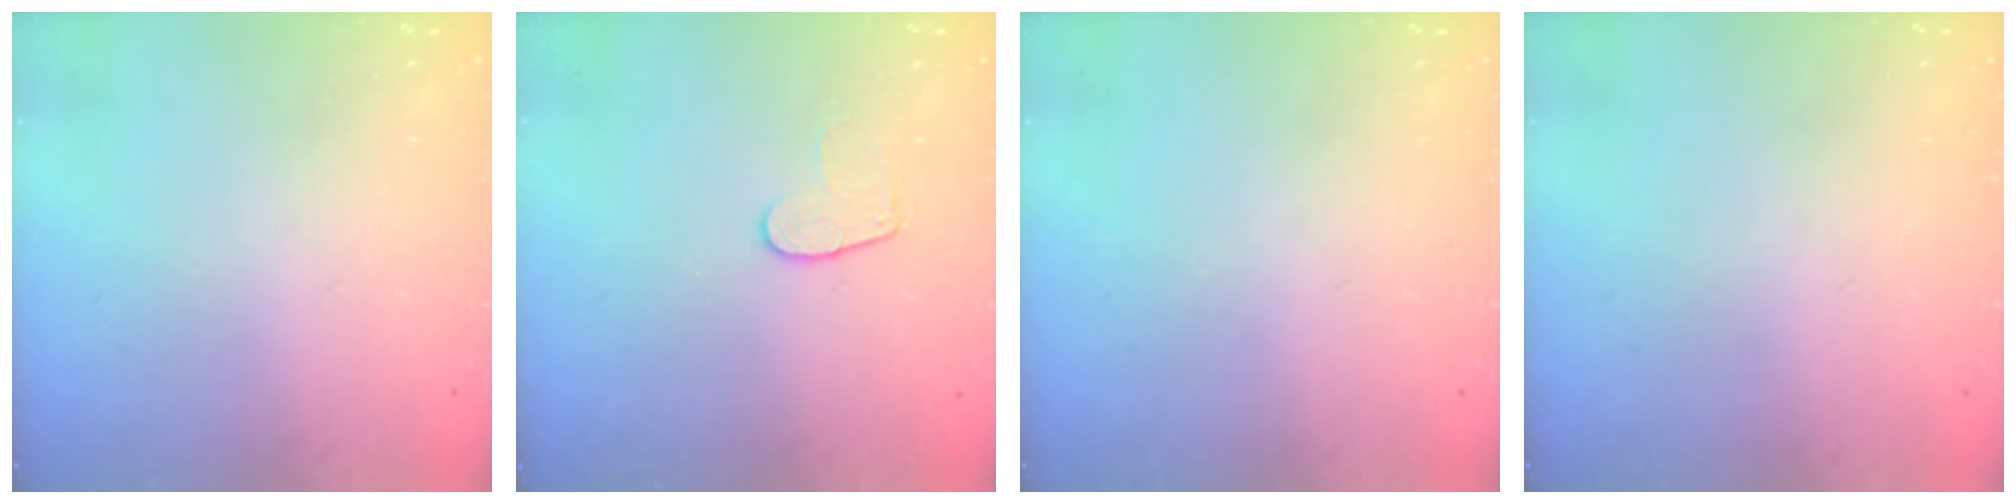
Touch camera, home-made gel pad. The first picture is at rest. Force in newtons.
{"total": 6.4, "press": 6.4, "slide": 0.6}
{"total": 0.0}
{"total": 0.0}